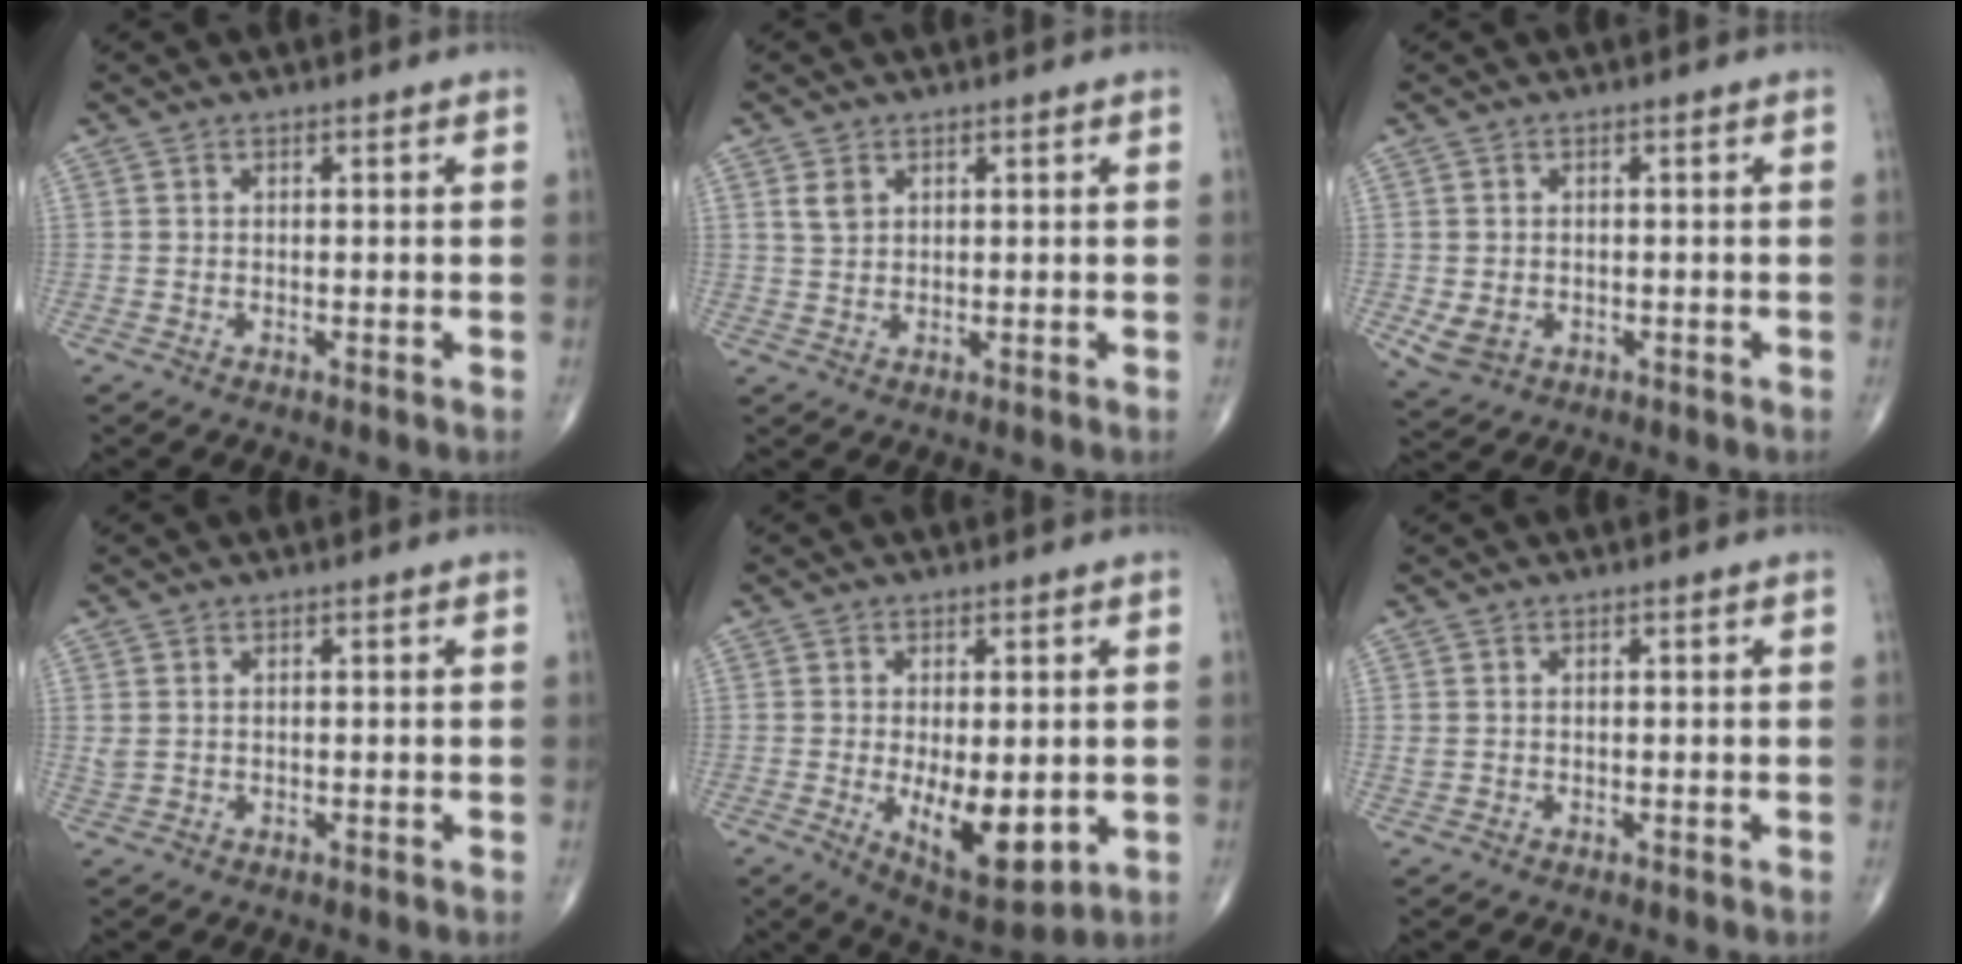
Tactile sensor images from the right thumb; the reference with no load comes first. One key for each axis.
{"total": 2.5, "fx": 1.2, "fy": 1.8, "fz": 1.4, "tx": -0.021, "ty": -0.003, "tz": 0.027}
{"total": 3.9, "fx": -0.8, "fy": 3.1, "fz": 2.2, "tx": -0.042, "ty": -0.001, "tz": -0.003}
{"total": 1.4, "fx": 0.4, "fy": 1.0, "fz": 1.0, "tx": -0.027, "ty": 0.005, "tz": 0.013}
{"total": 11.0, "fx": -1.8, "fy": 5.0, "fz": 9.7, "tx": -0.131, "ty": -0.020, "tz": -0.014}
{"total": 0.9, "fx": 0.1, "fy": 0.7, "fz": 0.5, "tx": -0.013, "ty": 0.003, "tz": 0.004}